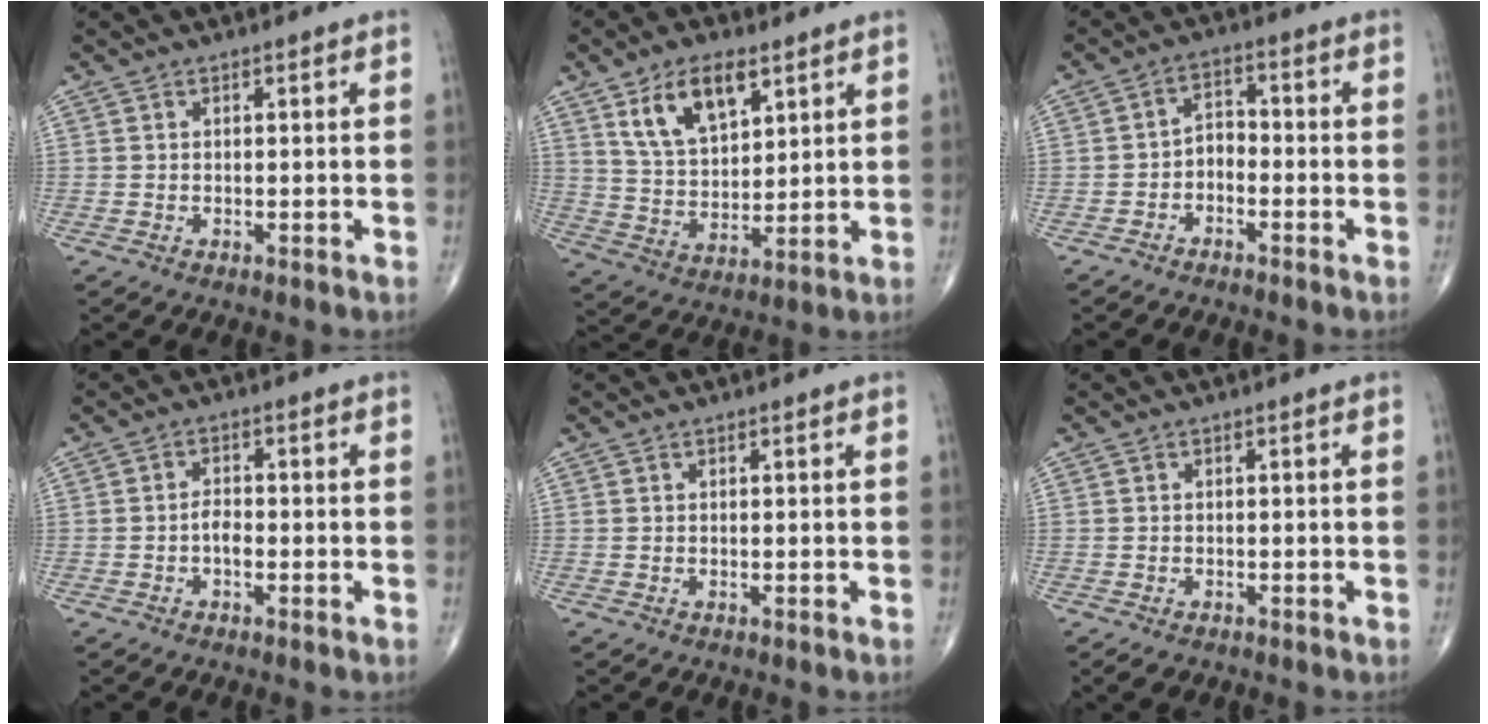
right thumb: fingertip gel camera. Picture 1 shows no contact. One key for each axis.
{"total": 12.1, "fx": 6.3, "fy": 6.2, "fz": 8.2, "tx": -0.129, "ty": -0.027, "tz": 0.125}
{"total": 3.8, "fx": -2.0, "fy": 2.4, "fz": 2.2, "tx": -0.025, "ty": 0.032, "tz": -0.043}
{"total": 2.5, "fx": -0.9, "fy": 1.3, "fz": 2.0, "tx": -0.027, "ty": 0.009, "tz": -0.021}
{"total": 0.0}
{"total": 1.9, "fx": -1.3, "fy": 1.1, "fz": 1.0, "tx": -0.014, "ty": -0.001, "tz": -0.017}